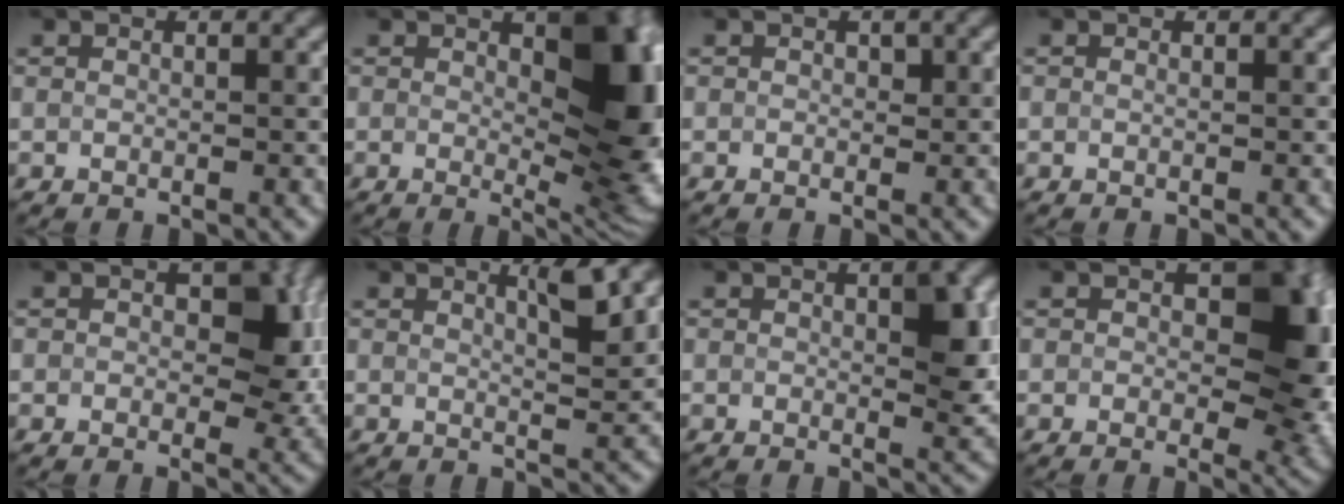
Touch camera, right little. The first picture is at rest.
{"total": 11.7, "force": [1.1, 5.5, 10.3], "torque": [-0.111, 0.006, 0.017]}
{"total": 0.6, "force": [0.2, 0.5, 0.2], "torque": [-0.001, -0.004, 0.001]}
{"total": 0.0}
{"total": 5.7, "force": [0.6, 3.5, 4.4], "torque": [-0.042, 0.000, 0.003]}
{"total": 2.6, "force": [1.6, 0.2, 2.0], "torque": [-0.027, -0.002, 0.024]}
{"total": 3.6, "force": [0.4, 1.4, 3.3], "torque": [-0.040, -0.001, 0.004]}
{"total": 9.8, "force": [1.0, 5.9, 7.7], "torque": [-0.077, -0.001, 0.009]}